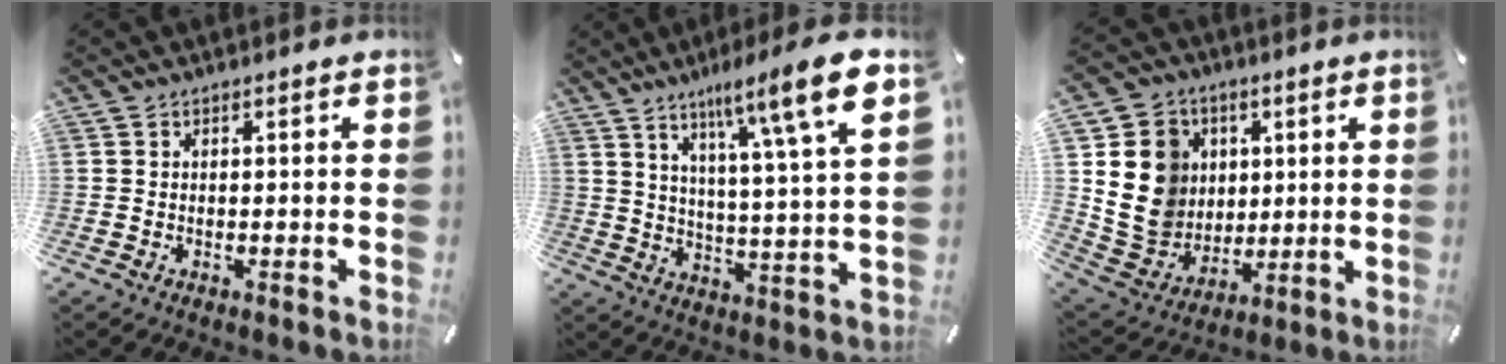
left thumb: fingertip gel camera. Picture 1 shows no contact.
{"total": 14.9, "force": [9.1, 1.5, 11.7], "torque": [-0.187, -0.049, 0.136]}
{"total": 15.3, "force": [2.7, 13.9, 5.6], "torque": [-0.122, -0.007, 0.058]}